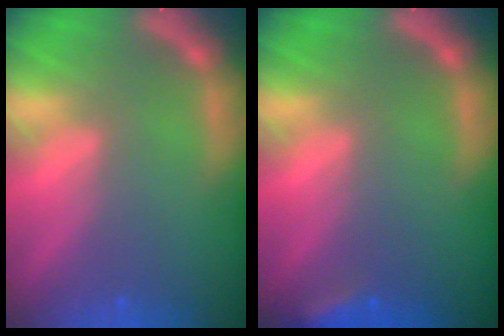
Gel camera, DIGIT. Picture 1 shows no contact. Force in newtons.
{"total": 2.4}